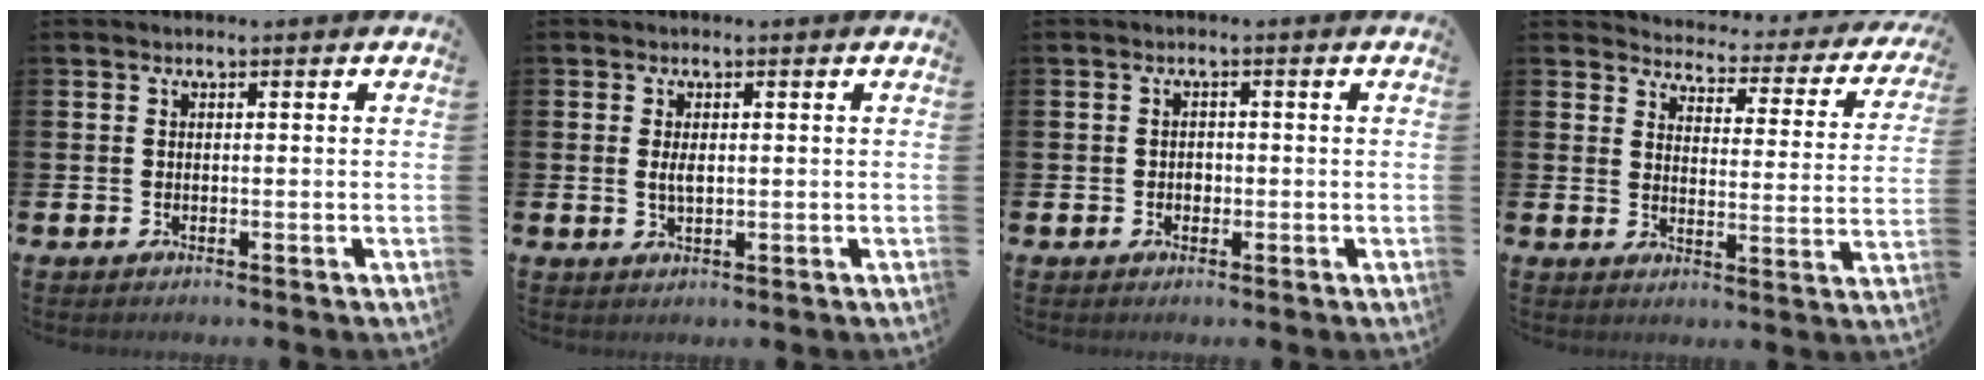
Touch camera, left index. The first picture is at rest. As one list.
[{"total": 2.0, "force": [0.3, 0.9, 1.7], "torque": [-0.023, -0.002, 0.002]}, {"total": 1.2, "force": [-0.2, 1.1, 0.5], "torque": [0.002, 0.000, -0.008]}, {"total": 3.4, "force": [3.1, 1.3, 0.6], "torque": [-0.027, -0.036, 0.043]}]